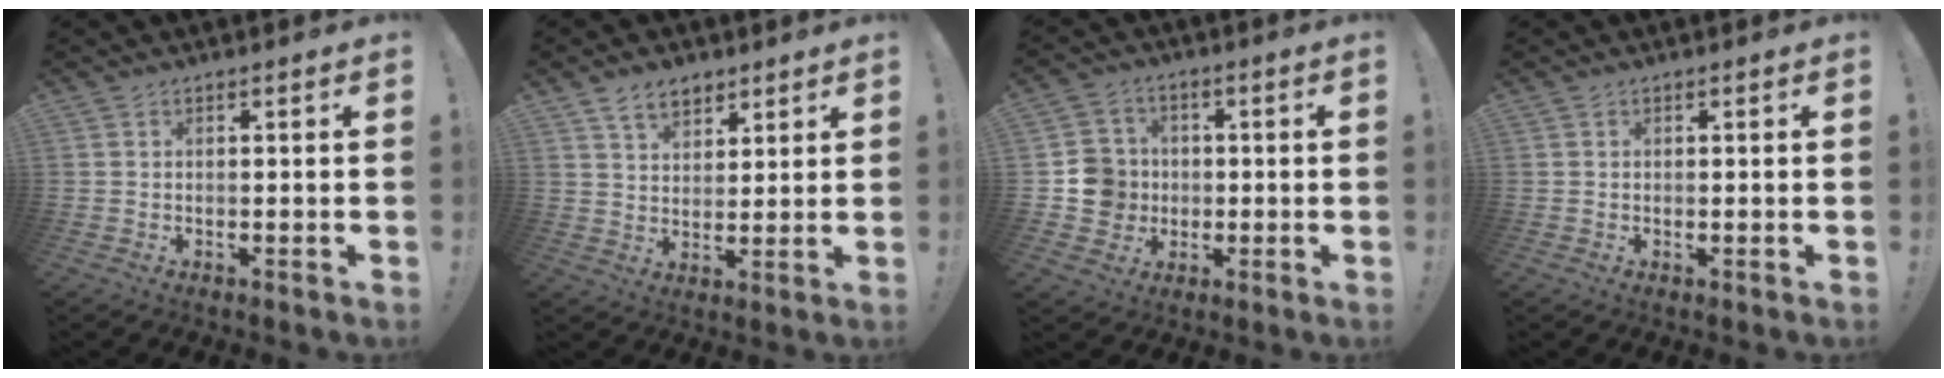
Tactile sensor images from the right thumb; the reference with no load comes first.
{"total": 7.6, "force": [5.0, 4.7, 3.0], "torque": [-0.049, -0.023, 0.095]}
{"total": 9.9, "force": [-0.8, 9.5, 2.5], "torque": [-0.032, 0.013, -0.007]}
{"total": 0.5, "force": [0.3, 0.4, -0.1], "torque": [0.002, 0.001, 0.006]}